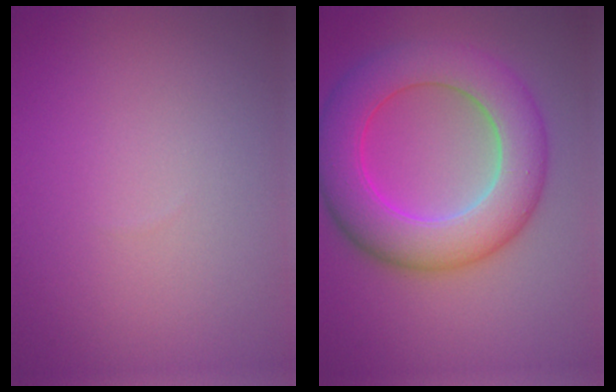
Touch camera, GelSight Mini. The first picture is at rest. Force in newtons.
{"total": 9.1, "press": 9.1, "slide": 0.2}